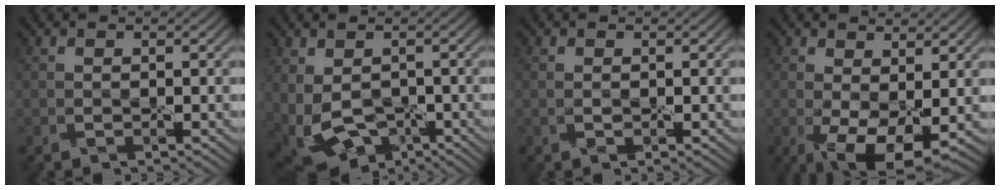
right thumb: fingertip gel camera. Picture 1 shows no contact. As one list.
[{"total": 9.3, "force": [-2.1, 6.4, 6.4], "torque": [-0.149, -0.041, -0.018]}, {"total": 0.9, "force": [-0.1, 0.6, 0.7], "torque": [-0.018, -0.002, 0.001]}, {"total": 7.2, "force": [-1.1, 3.4, 6.3], "torque": [-0.130, -0.017, -0.009]}]